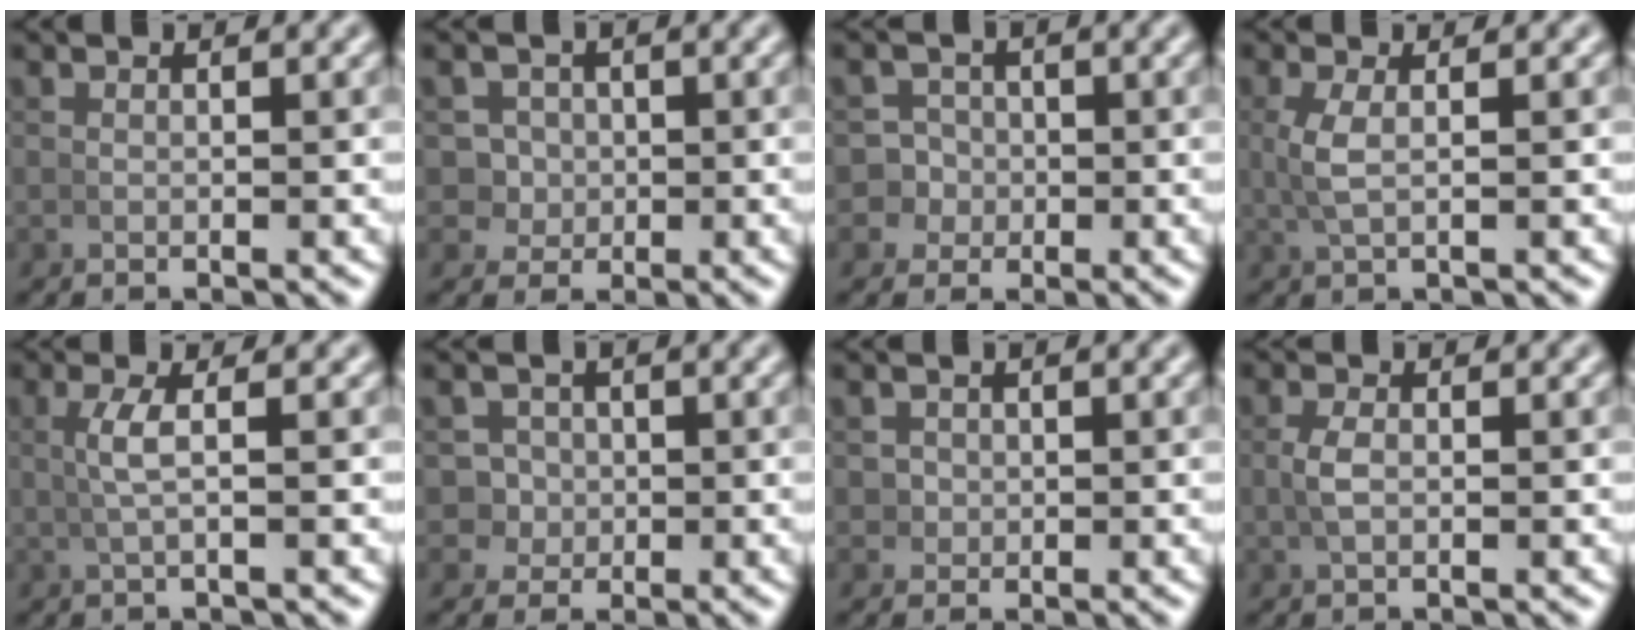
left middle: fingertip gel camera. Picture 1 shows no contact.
{"total": 3.6, "force": [-0.1, 3.4, 1.3], "torque": [-0.031, -0.015, 0.006]}
{"total": 4.9, "force": [-1.3, 4.6, 1.2], "torque": [-0.036, -0.022, -0.020]}
{"total": 2.1, "force": [0.4, 0.3, 2.0], "torque": [-0.048, 0.004, 0.014]}
{"total": 2.1, "force": [0.3, -0.3, 2.0], "torque": [-0.041, 0.008, 0.008]}
{"total": 3.7, "force": [-0.5, 3.5, 1.2], "torque": [-0.032, -0.018, 0.000]}
{"total": 1.7, "force": [0.3, 1.6, 0.5], "torque": [-0.017, -0.006, 0.010]}
{"total": 1.4, "force": [0.0, 0.5, 1.3], "torque": [-0.035, 0.003, 0.002]}